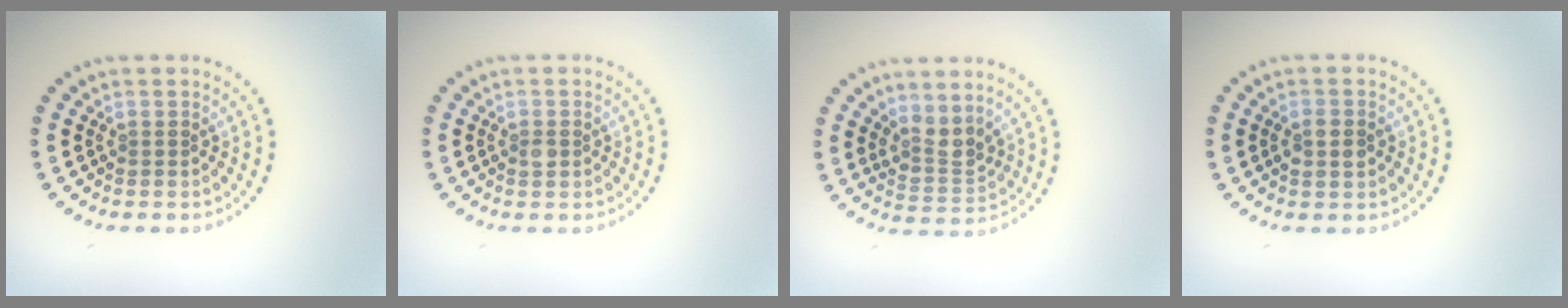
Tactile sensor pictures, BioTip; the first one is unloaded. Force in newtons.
{"total": 0.9, "press": 0.9, "slide": 0.0}
{"total": 2.7, "press": 2.1, "slide": 1.7}
{"total": 1.7, "press": 1.7, "slide": 0.1}